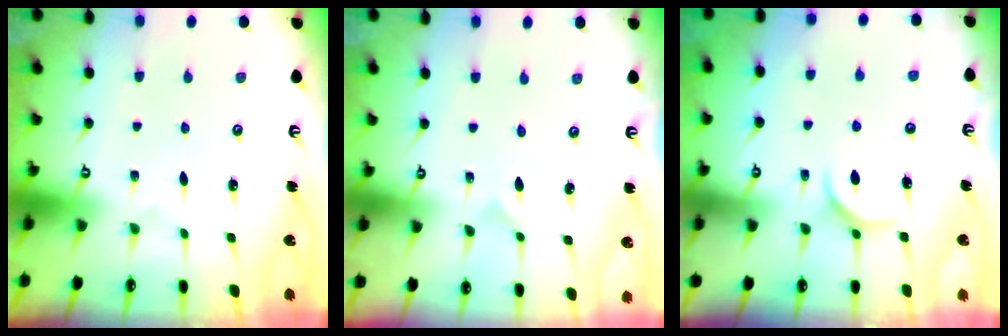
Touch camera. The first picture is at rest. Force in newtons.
{"total": 0.0}
{"total": 5.5, "press": 5.5, "slide": 0.1}